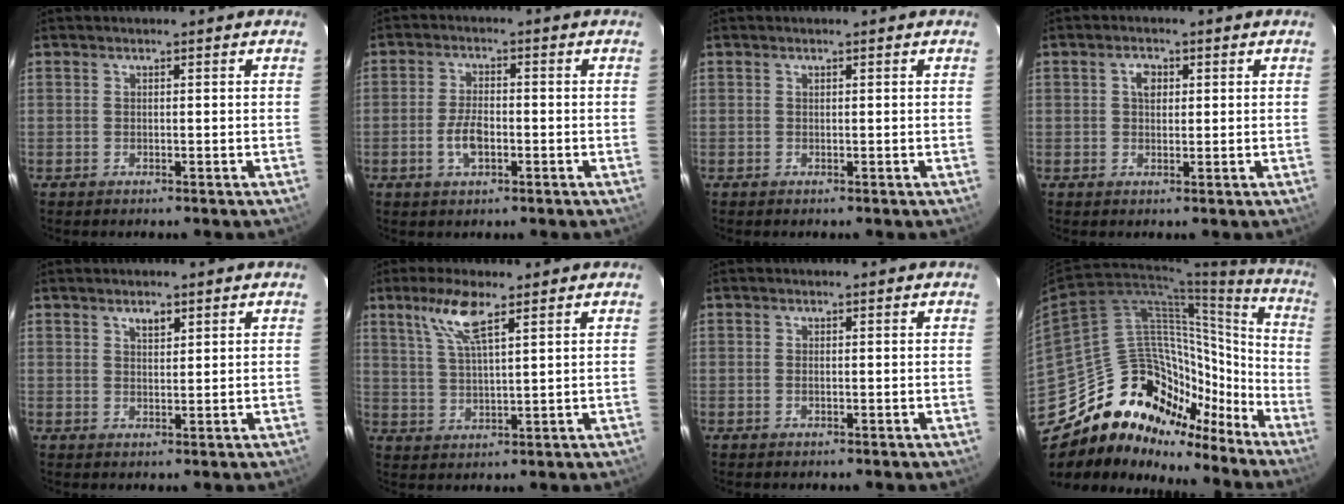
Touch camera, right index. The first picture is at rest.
{"total": 5.1, "force": [-1.7, 2.5, 4.1], "torque": [-0.085, 0.000, -0.030]}
{"total": 0.0}
{"total": 2.7, "force": [0.8, 1.9, 1.8], "torque": [-0.029, 0.008, 0.014]}
{"total": 2.2, "force": [1.4, 1.0, 1.3], "torque": [-0.019, 0.004, 0.025]}
{"total": 7.3, "force": [4.4, 1.3, 5.7], "torque": [-0.116, 0.005, 0.089]}
{"total": 0.6, "force": [-0.1, 0.3, 0.5], "torque": [-0.011, 0.000, -0.003]}
{"total": 22.3, "force": [-14.6, 14.5, 8.7], "torque": [-0.171, 0.065, -0.217]}